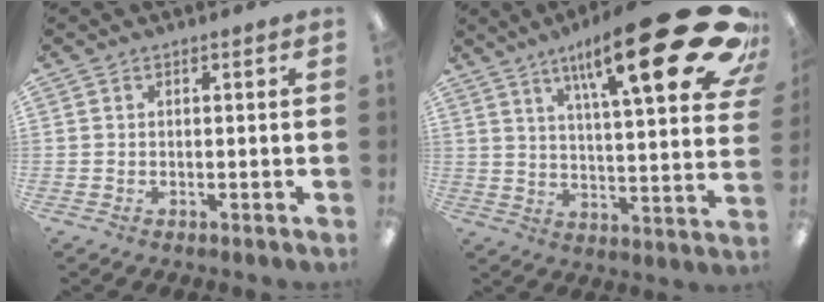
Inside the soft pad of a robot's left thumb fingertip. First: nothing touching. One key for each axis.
{"total": 27.6, "fx": 15.0, "fy": 6.5, "fz": 22.2, "tx": -0.323, "ty": -0.092, "tz": 0.231}